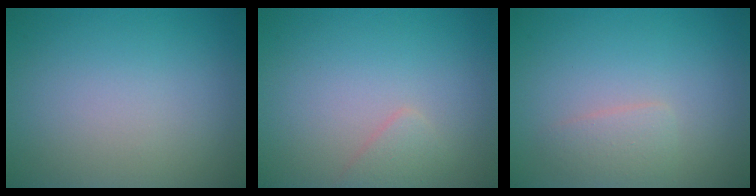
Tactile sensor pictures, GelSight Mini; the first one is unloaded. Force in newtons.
{"total": 1.2, "press": 1.2, "slide": 0.1}
{"total": 1.6, "press": 1.6, "slide": 0.0}